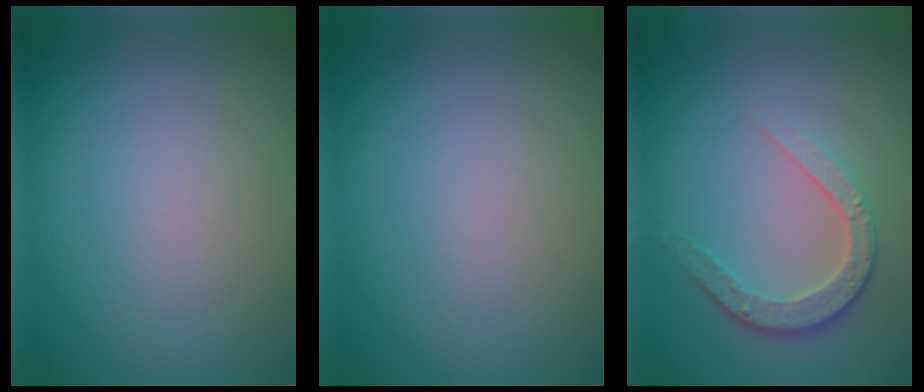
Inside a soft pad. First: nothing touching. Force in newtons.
{"total": 0.0}
{"total": 3.5, "press": 2.8, "slide": 2.1}